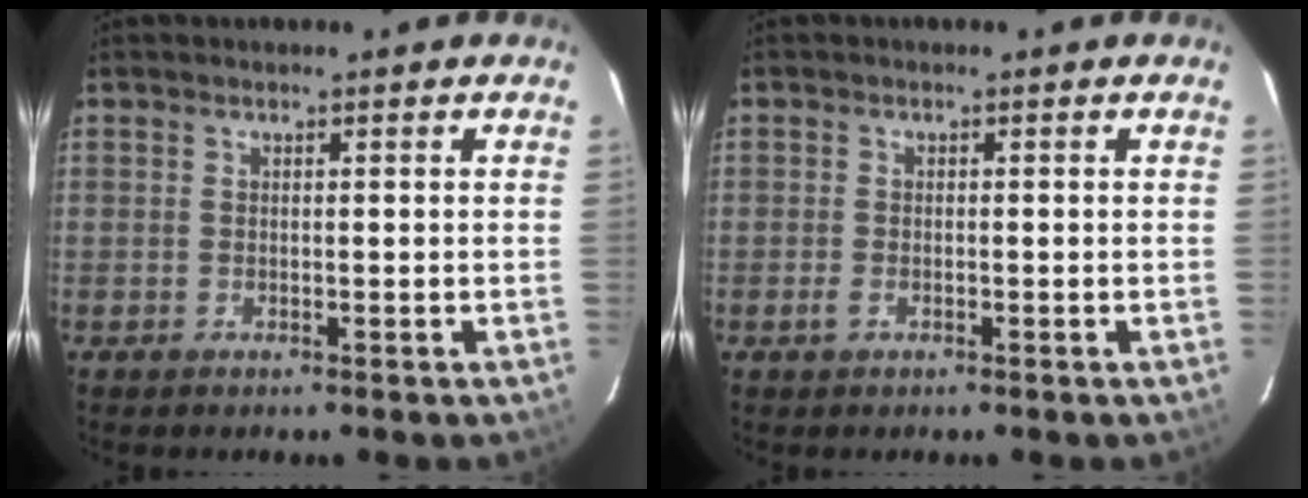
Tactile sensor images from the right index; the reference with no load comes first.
{"total": 1.3, "force": [-0.7, 0.7, 0.8], "torque": [-0.018, 0.000, -0.013]}